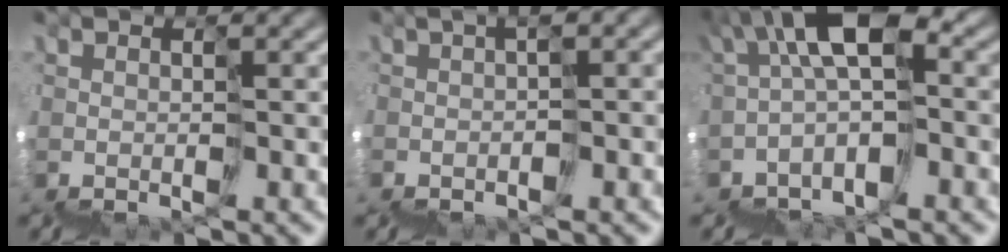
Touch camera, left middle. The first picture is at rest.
{"total": 2.4, "force": [-1.5, -0.3, 1.8], "torque": [-0.031, -0.007, -0.021]}
{"total": 5.1, "force": [0.2, 2.1, 4.6], "torque": [-0.086, 0.037, -0.012]}